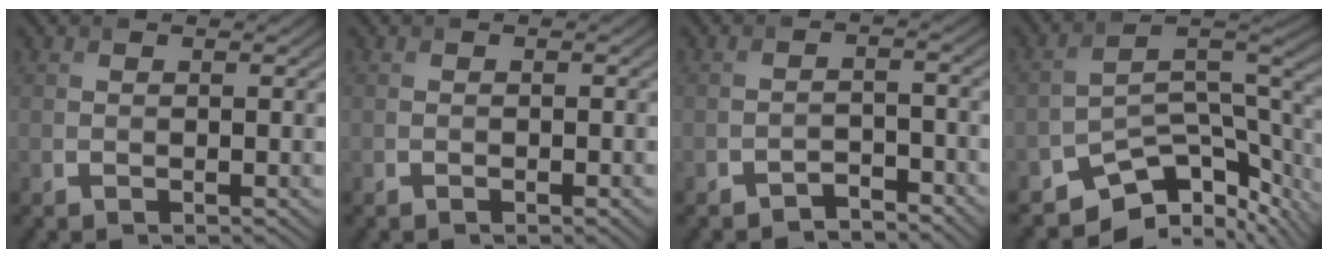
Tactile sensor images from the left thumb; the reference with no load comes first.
{"total": 1.1, "force": [-0.6, 0.2, 0.8], "torque": [-0.012, 0.002, -0.008]}
{"total": 2.6, "force": [-2.4, 0.7, 0.5], "torque": [-0.007, 0.005, -0.042]}
{"total": 10.9, "force": [-7.4, 4.9, 6.3], "torque": [-0.112, -0.011, -0.114]}